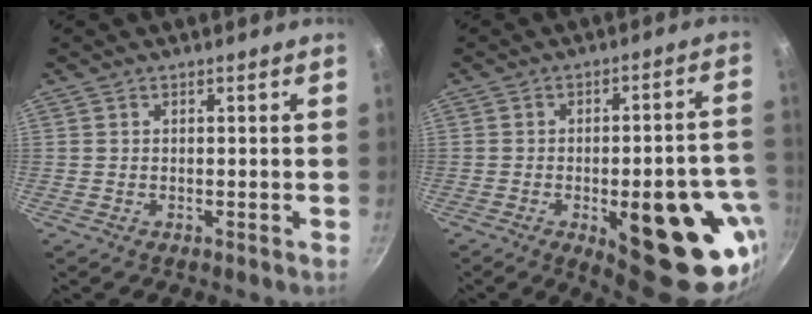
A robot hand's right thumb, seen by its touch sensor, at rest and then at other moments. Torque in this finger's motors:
{"motor_torque": [2.55, 2.46, 2.28, -0.49, 0.43]}